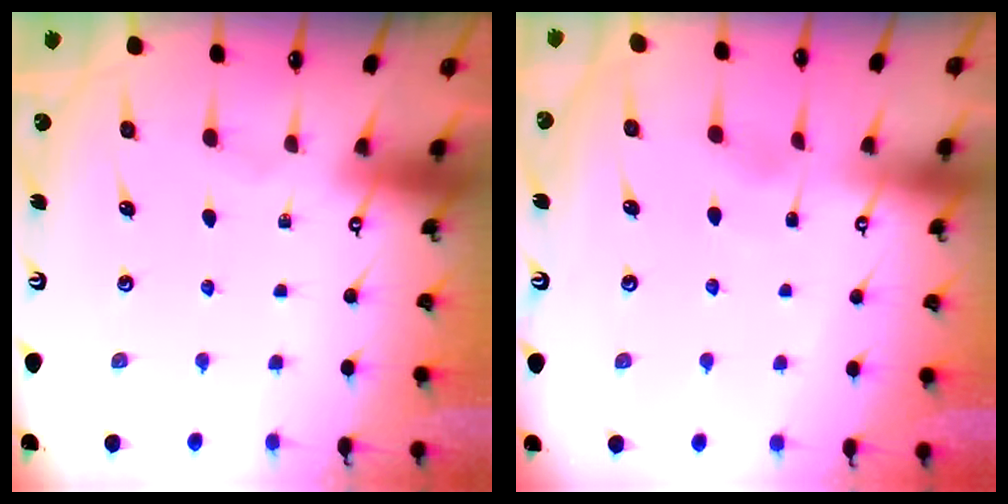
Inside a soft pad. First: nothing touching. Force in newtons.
{"total": 2.0, "press": 2.0, "slide": 0.3}